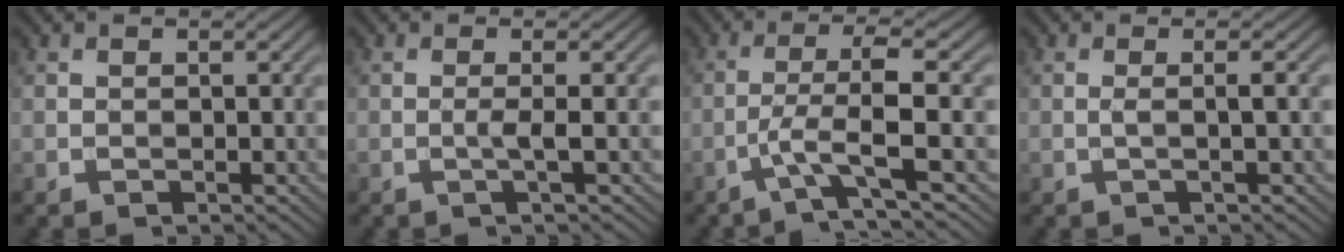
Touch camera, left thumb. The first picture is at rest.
{"total": 2.9, "force": [-0.3, 0.3, 2.8], "torque": [-0.049, 0.005, -0.014]}
{"total": 5.3, "force": [-1.6, 0.4, 5.0], "torque": [-0.092, 0.012, -0.047]}
{"total": 2.6, "force": [0.1, 0.5, 2.6], "torque": [-0.039, 0.007, -0.008]}